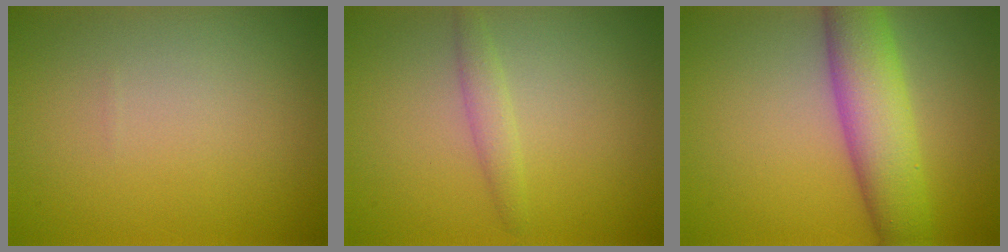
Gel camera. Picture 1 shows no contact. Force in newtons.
{"total": 1.5, "press": 1.5, "slide": 0.1}
{"total": 6.8, "press": 6.8, "slide": 0.1}